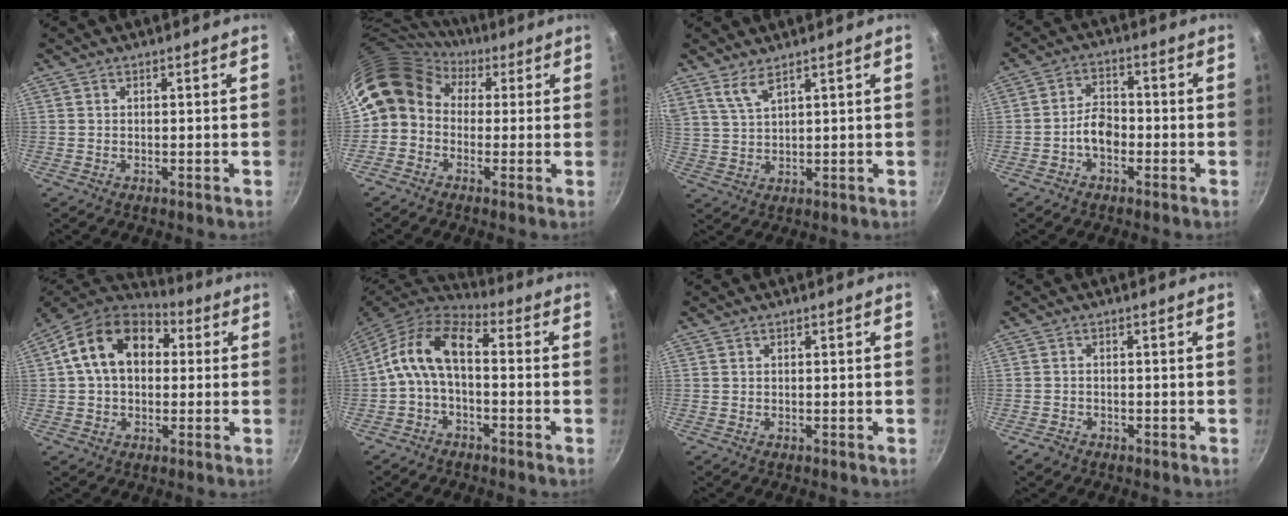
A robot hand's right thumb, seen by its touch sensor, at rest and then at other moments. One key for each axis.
{"total": 10.6, "fx": 2.1, "fy": 8.7, "fz": 5.6, "tx": -0.091, "ty": 0.023, "tz": 0.011}
{"total": 4.2, "fx": 3.2, "fy": 0.9, "fz": 2.6, "tx": -0.055, "ty": -0.020, "tz": 0.070}
{"total": 5.3, "fx": -2.0, "fy": 3.5, "fz": 3.5, "tx": -0.042, "ty": 0.031, "tz": -0.041}
{"total": 16.4, "fx": 3.3, "fy": 11.6, "fz": 11.0, "tx": -0.158, "ty": 0.029, "tz": 0.036}
{"total": 10.7, "fx": -0.9, "fy": 5.8, "fz": 9.0, "tx": -0.168, "ty": 0.042, "tz": -0.032}
{"total": 0.0}
{"total": 2.0, "fx": -1.5, "fy": 1.3, "fz": 0.7, "tx": -0.020, "ty": 0.017, "tz": -0.023}